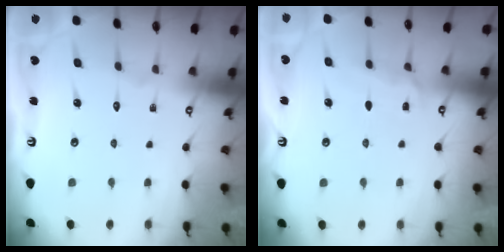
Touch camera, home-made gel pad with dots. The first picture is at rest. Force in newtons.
{"total": 6.1, "press": 6.1, "slide": 0.5}